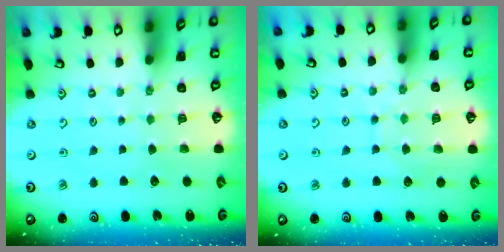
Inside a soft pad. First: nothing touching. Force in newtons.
{"total": 7.1, "press": 7.0, "slide": 0.6}